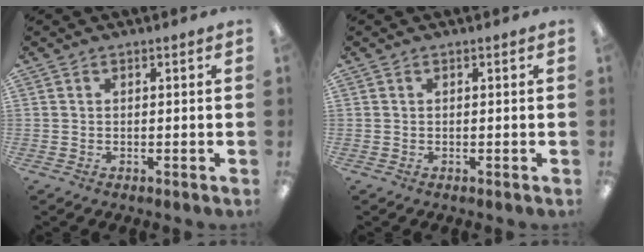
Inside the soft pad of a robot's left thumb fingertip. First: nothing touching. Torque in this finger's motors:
{"motor_torque": [0.02, 0.02, 0.23, -0.08, 0.00]}